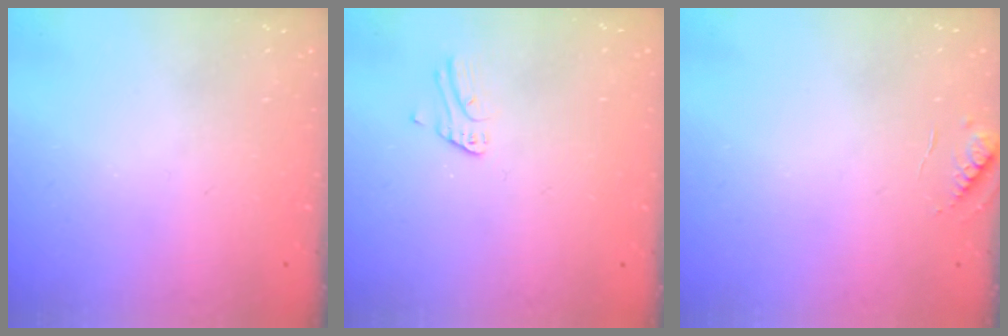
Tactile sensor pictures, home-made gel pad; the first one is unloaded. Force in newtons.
{"total": 2.4, "press": 2.4, "slide": 0.1}
{"total": 5.4, "press": 5.4, "slide": 0.6}